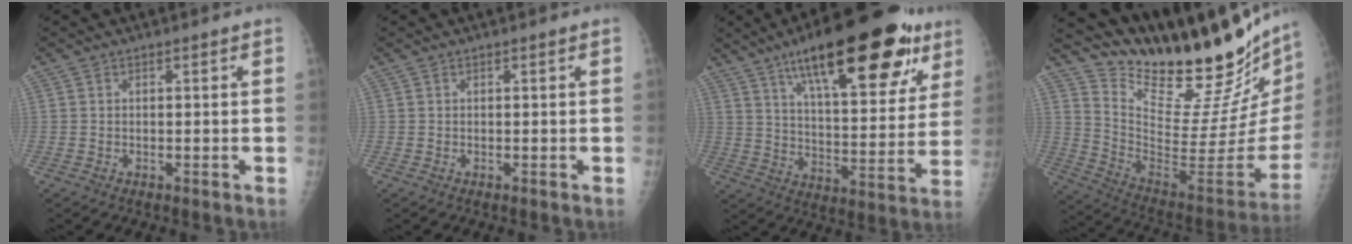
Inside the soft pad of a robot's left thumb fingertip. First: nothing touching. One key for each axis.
{"total": 0.0}
{"total": 27.8, "fx": 15.9, "fy": 9.5, "fz": 20.8, "tx": -0.274, "ty": -0.034, "tz": 0.242}
{"total": 31.9, "fx": 28.8, "fy": 6.1, "fz": 12.4, "tx": -0.171, "ty": -0.209, "tz": 0.406}